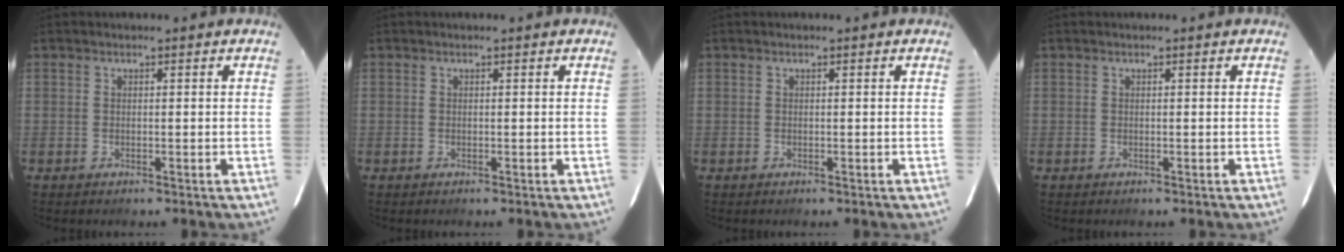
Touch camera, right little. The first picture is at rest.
{"total": 0.0}
{"total": 0.0}
{"total": 0.0}